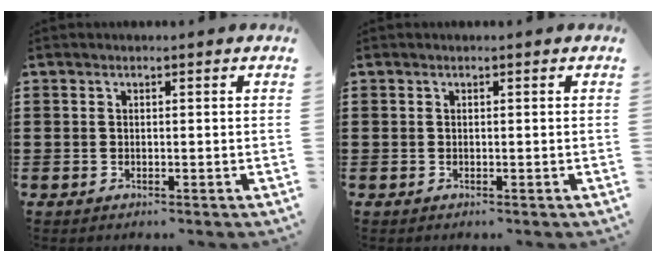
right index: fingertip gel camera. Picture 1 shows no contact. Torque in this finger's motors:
{"motor_torque": [0.00, 0.00, 0.00, 0.00]}